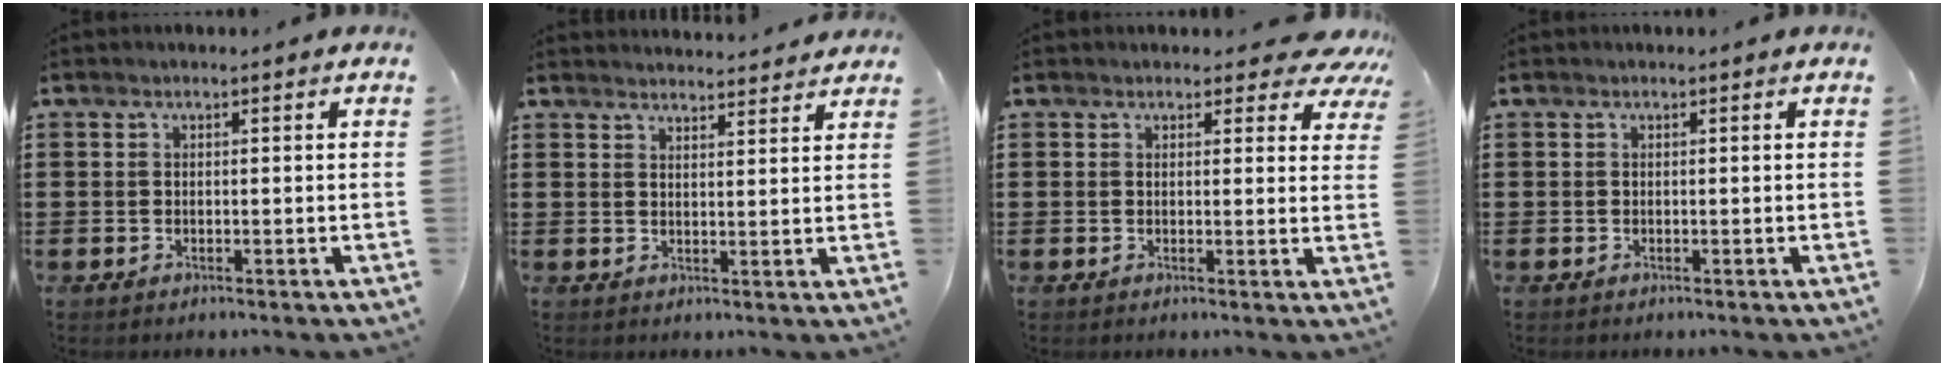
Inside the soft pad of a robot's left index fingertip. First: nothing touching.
{"total": 2.7, "force": [2.7, -0.1, -0.1], "torque": [-0.008, -0.011, 0.051]}
{"total": 3.4, "force": [2.7, 1.3, 1.6], "torque": [-0.017, -0.012, 0.043]}
{"total": 0.0}